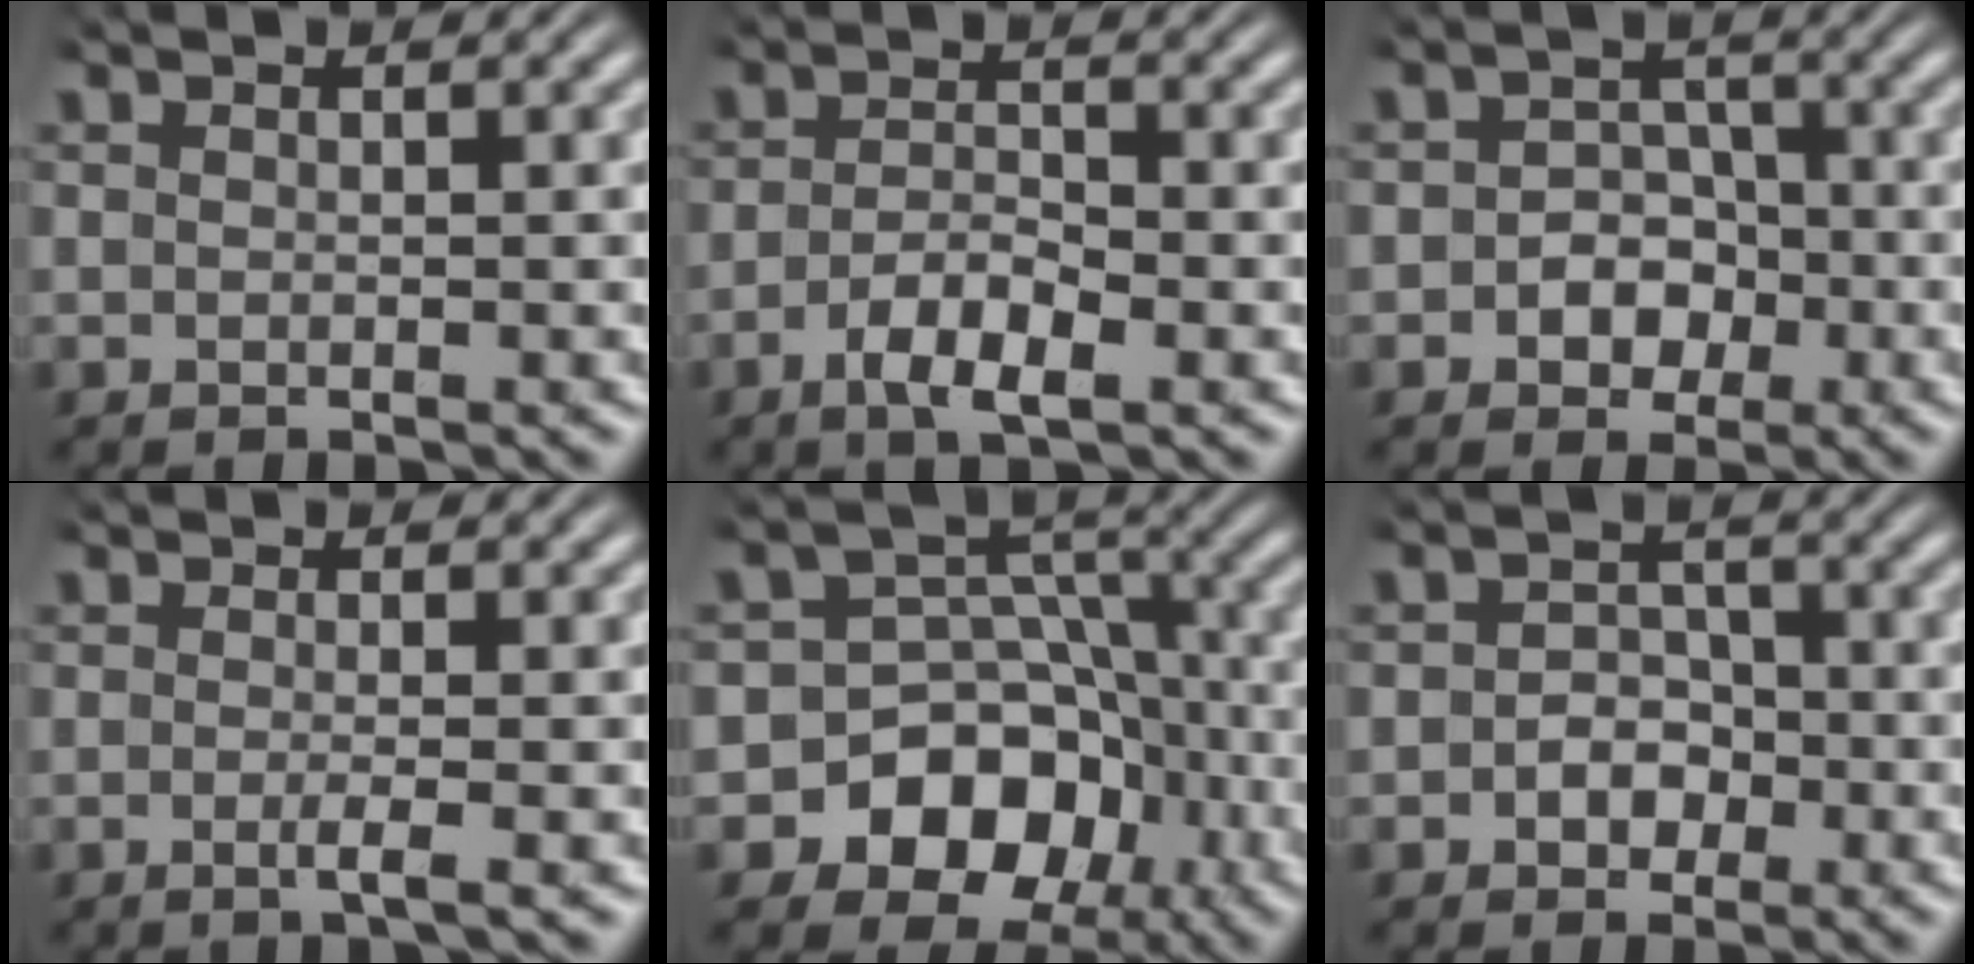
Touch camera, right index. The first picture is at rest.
{"total": 3.3, "force": [-2.0, 1.1, 2.4], "torque": [-0.041, -0.011, -0.033]}
{"total": 4.2, "force": [-1.8, 3.5, 1.3], "torque": [-0.013, -0.008, -0.033]}
{"total": 1.6, "force": [-0.7, -0.1, 1.4], "torque": [-0.031, -0.008, -0.013]}
{"total": 12.6, "force": [-4.5, 10.6, 5.1], "torque": [-0.108, -0.053, -0.064]}
{"total": 3.1, "force": [-1.5, 2.6, 0.9], "torque": [-0.005, -0.004, -0.030]}